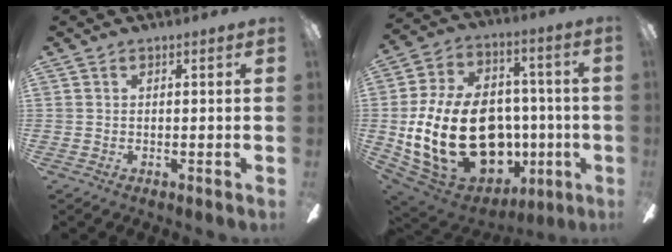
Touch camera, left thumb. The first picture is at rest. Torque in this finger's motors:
{"motor_torque": [2.09, 2.92, 1.60, -1.17, 0.70]}